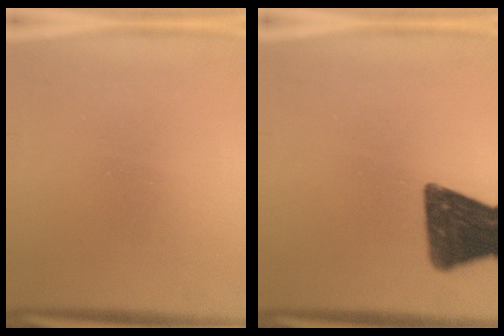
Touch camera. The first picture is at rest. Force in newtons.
{"total": 15.2}